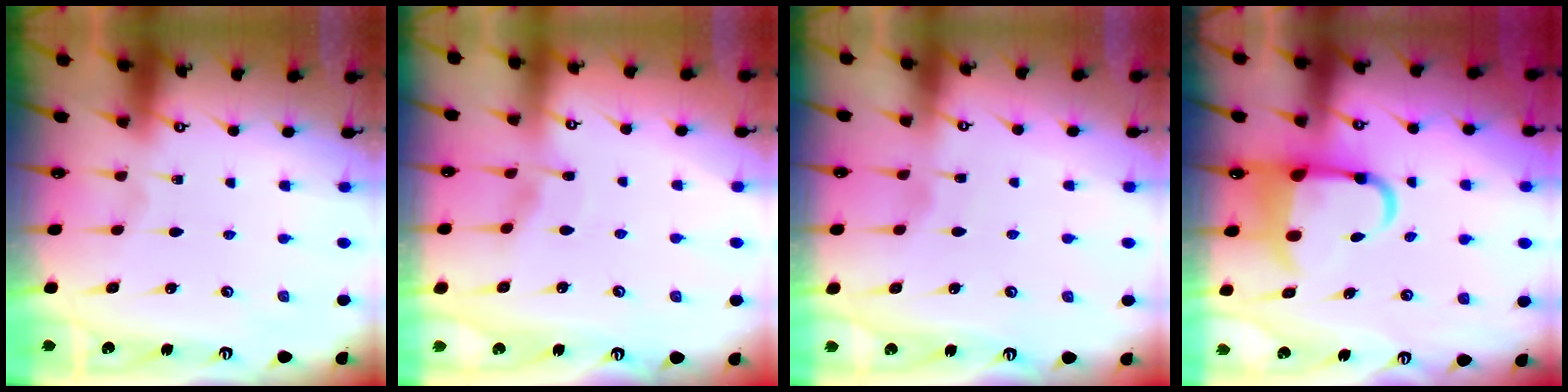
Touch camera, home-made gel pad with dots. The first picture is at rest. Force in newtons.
{"total": 2.7, "press": 2.7, "slide": 0.3}
{"total": 2.2, "press": 2.2, "slide": 0.3}
{"total": 8.1, "press": 7.9, "slide": 2.1}